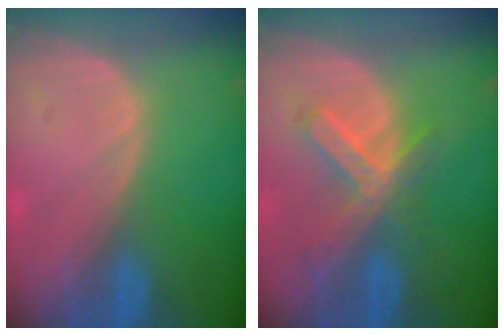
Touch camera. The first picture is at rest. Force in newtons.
{"total": 6.9, "press": 5.9, "slide": 3.5}